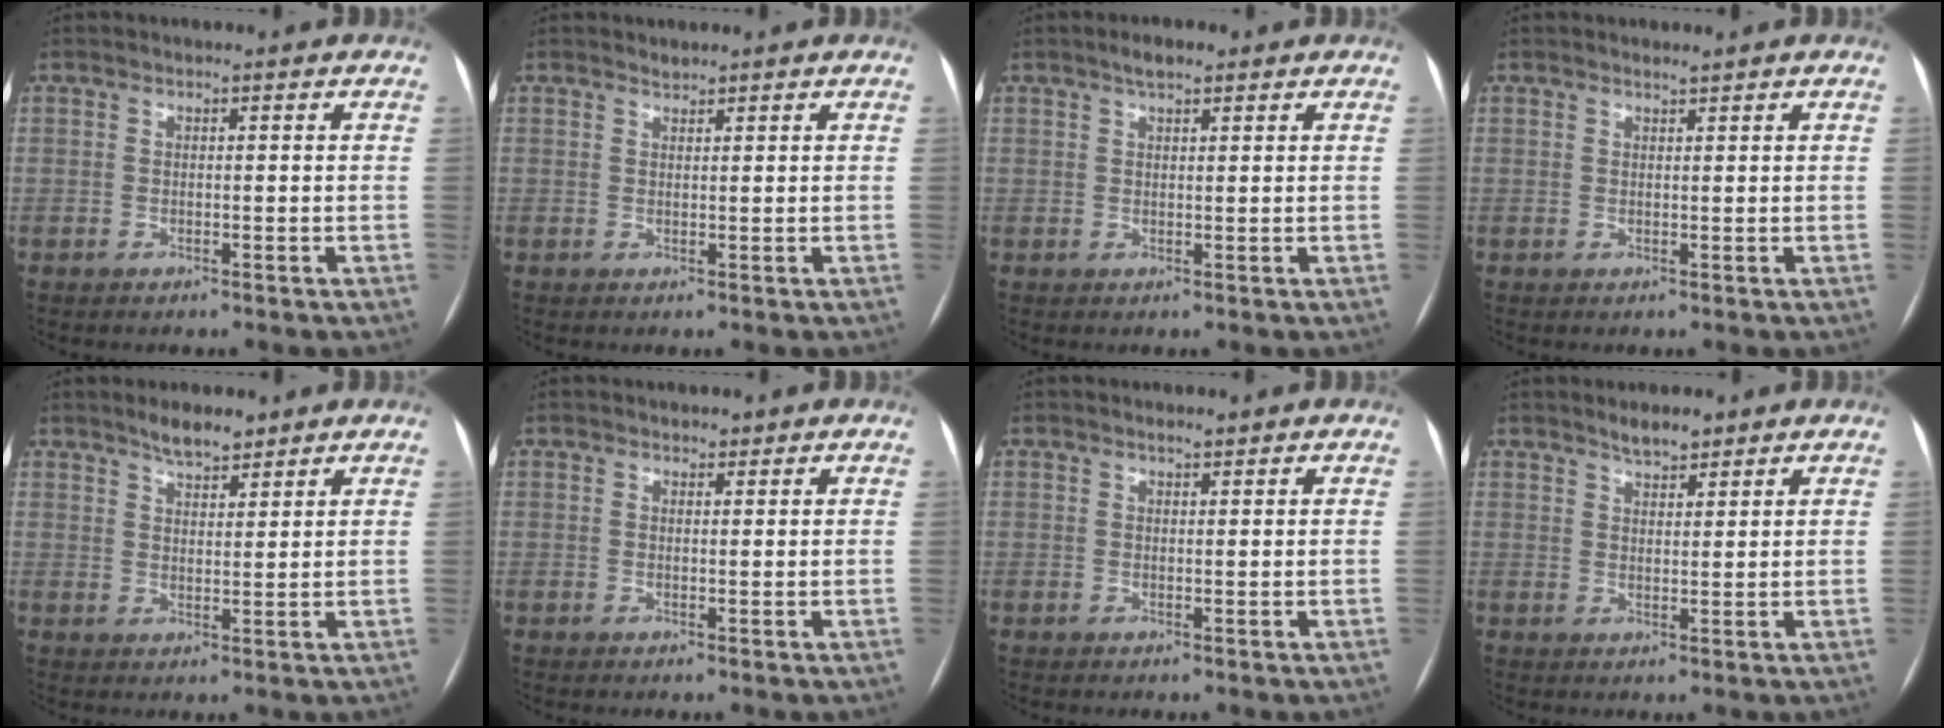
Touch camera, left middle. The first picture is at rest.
{"total": 0.8, "force": [0.7, 0.1, 0.0], "torque": [-0.007, -0.001, 0.014]}
{"total": 2.6, "force": [1.9, 0.8, 1.7], "torque": [-0.032, 0.009, 0.030]}
{"total": 0.6, "force": [0.6, -0.1, 0.1], "torque": [-0.011, -0.001, 0.012]}
{"total": 4.1, "force": [3.4, 1.1, 1.9], "torque": [-0.036, 0.002, 0.059]}
{"total": 1.0, "force": [0.8, 0.5, 0.3], "torque": [-0.007, -0.002, 0.010]}
{"total": 0.9, "force": [0.8, 0.2, 0.5], "torque": [-0.015, 0.001, 0.015]}
{"total": 3.1, "force": [2.6, 0.9, 1.4], "torque": [-0.028, 0.002, 0.044]}